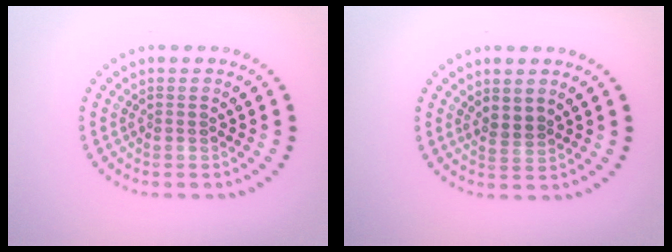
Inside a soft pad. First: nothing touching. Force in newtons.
{"total": 1.6, "press": 1.3, "slide": 0.9}